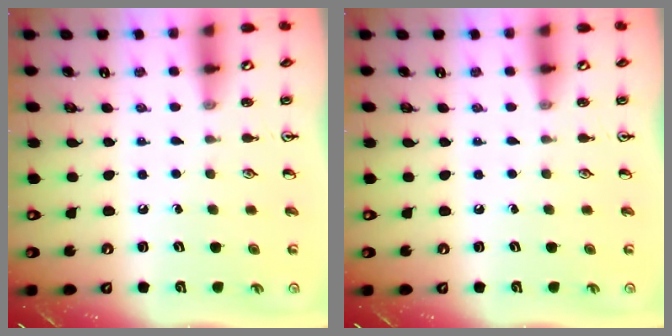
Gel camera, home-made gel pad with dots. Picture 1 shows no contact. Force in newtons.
{"total": 0.0}